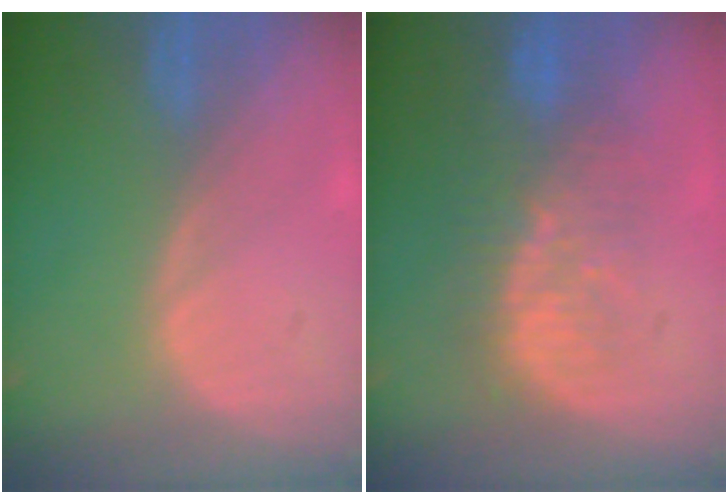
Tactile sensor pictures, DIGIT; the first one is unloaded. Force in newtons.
{"total": 8.7, "press": 8.0, "slide": 3.6}